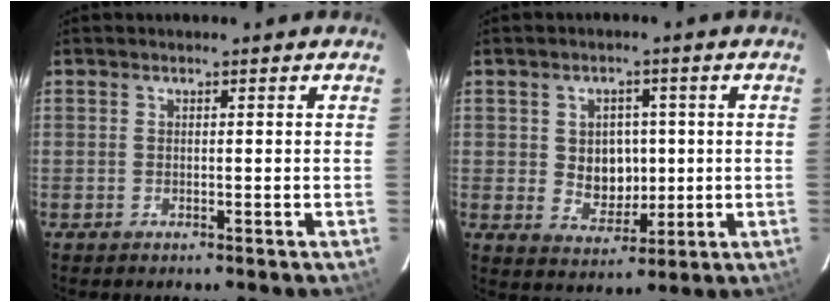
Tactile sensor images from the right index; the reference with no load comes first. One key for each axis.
{"total": 6.8, "fx": 0.4, "fy": 5.8, "fz": 3.5, "tx": -0.063, "ty": 0.004, "tz": 0.022}